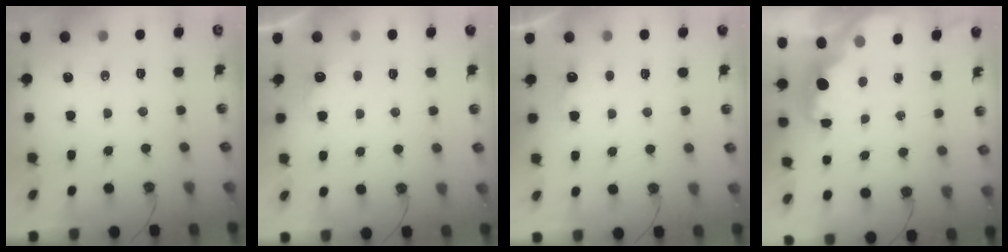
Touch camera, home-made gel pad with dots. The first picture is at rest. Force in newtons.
{"total": 6.0, "press": 5.9, "slide": 1.0}
{"total": 2.1, "press": 2.0, "slide": 0.9}
{"total": 2.4, "press": 2.2, "slide": 0.8}